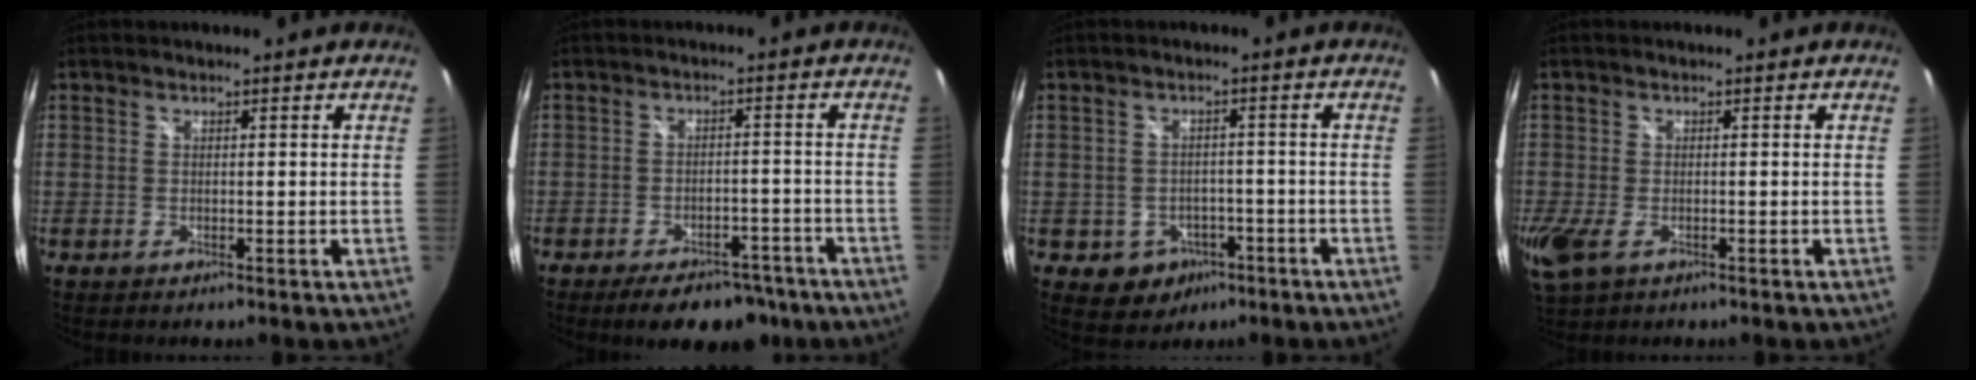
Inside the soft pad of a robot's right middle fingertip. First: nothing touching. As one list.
[{"total": 11.1, "force": [-8.3, 5.2, 5.1], "torque": [-0.102, 0.003, -0.107]}, {"total": 6.5, "force": [-3.0, 5.5, 1.7], "torque": [-0.044, 0.009, -0.024]}, {"total": 6.4, "force": [-2.6, 3.7, 4.5], "torque": [-0.102, -0.022, -0.046]}]